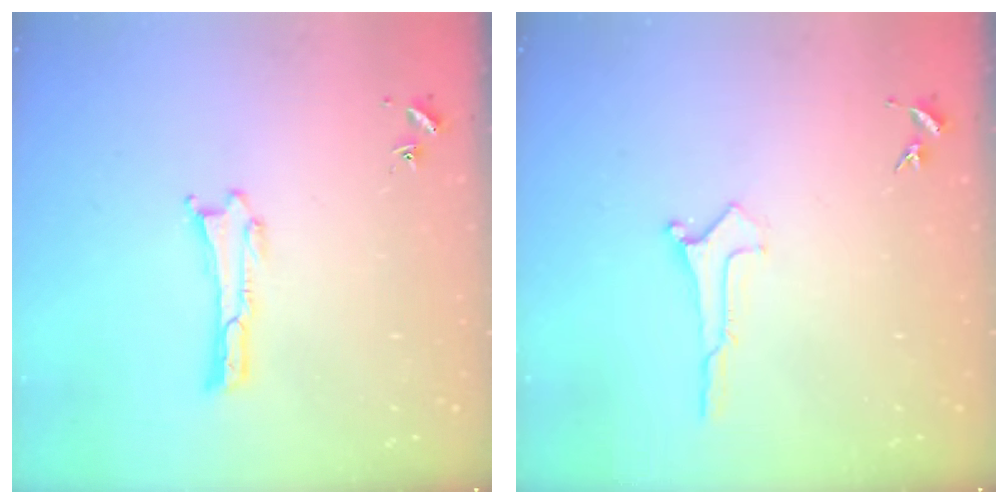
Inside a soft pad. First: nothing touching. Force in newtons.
{"total": 0.0}